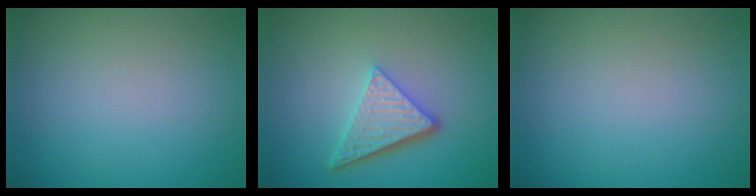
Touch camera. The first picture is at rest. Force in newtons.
{"total": 4.7, "press": 3.5, "slide": 3.1}
{"total": 0.0}